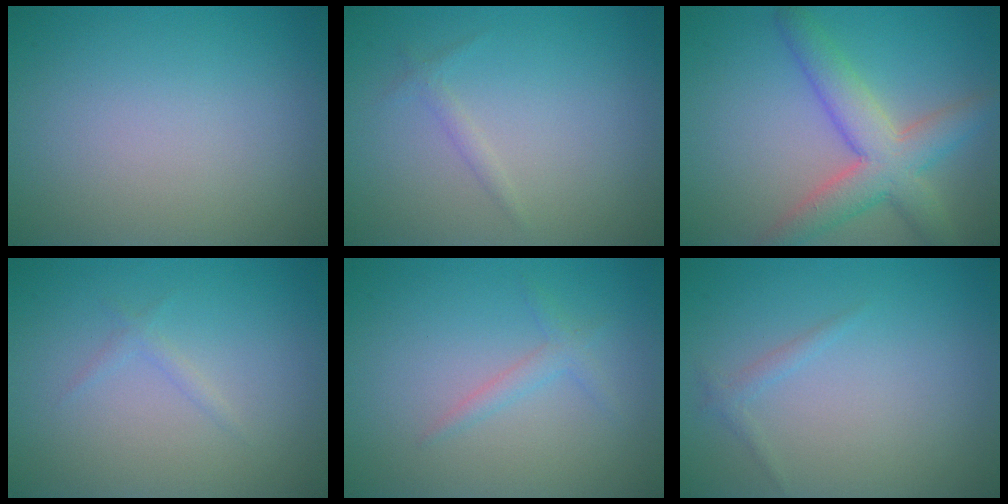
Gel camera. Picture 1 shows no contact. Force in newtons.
{"total": 0.8, "press": 0.8, "slide": 0.0}
{"total": 5.9, "press": 5.9, "slide": 0.4}
{"total": 0.8, "press": 0.8, "slide": 0.1}
{"total": 1.3, "press": 1.3, "slide": 0.1}
{"total": 0.9, "press": 0.9, "slide": 0.1}